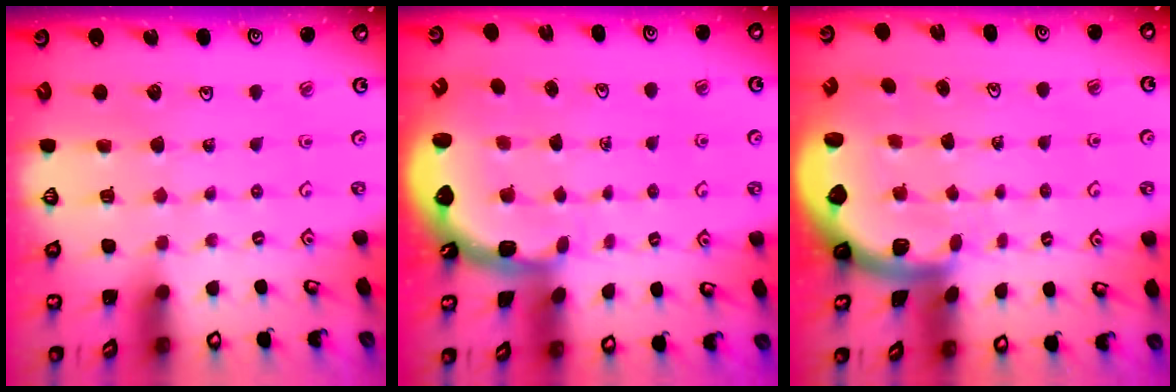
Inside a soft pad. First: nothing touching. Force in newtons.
{"total": 2.5, "press": 1.2, "slide": 2.2}
{"total": 1.9, "press": 1.9, "slide": 0.3}